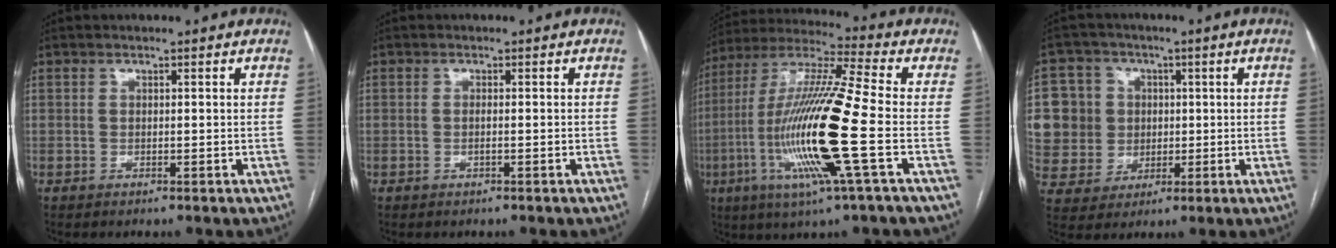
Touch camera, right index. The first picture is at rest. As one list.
[{"total": 0.8, "force": [-0.2, 0.0, 0.8], "torque": [-0.015, -0.001, 0.000]}, {"total": 19.2, "force": [-4.7, -0.1, 18.6], "torque": [-0.384, -0.016, -0.098]}, {"total": 12.9, "force": [1.8, 12.4, 2.9], "torque": [-0.089, 0.045, 0.050]}]